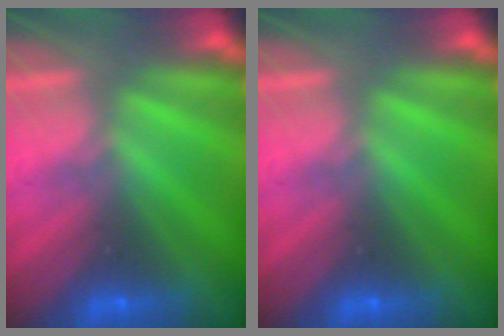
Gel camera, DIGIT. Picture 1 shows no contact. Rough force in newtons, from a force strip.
{"total": 0.0}